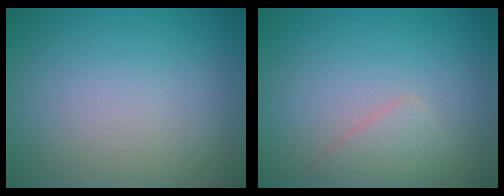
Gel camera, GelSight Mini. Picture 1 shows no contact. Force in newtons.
{"total": 1.8, "press": 1.8, "slide": 0.1}